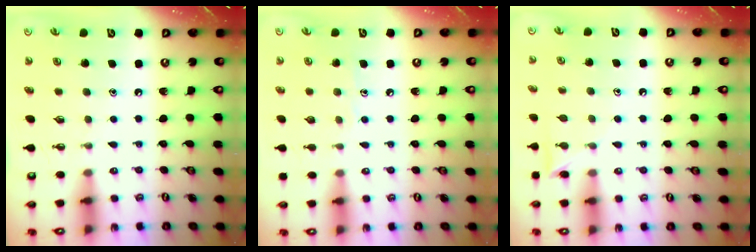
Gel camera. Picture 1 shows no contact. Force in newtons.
{"total": 4.3, "press": 4.3, "slide": 0.4}
{"total": 7.0, "press": 7.0, "slide": 0.7}